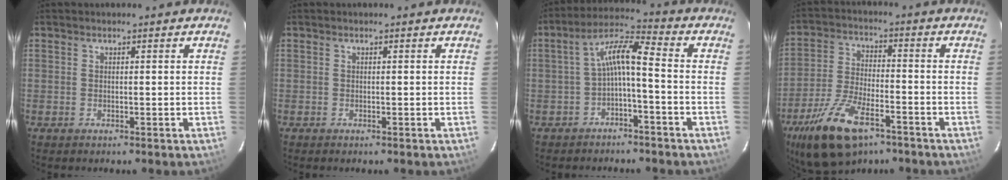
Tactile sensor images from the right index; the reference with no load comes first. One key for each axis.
{"total": 0.0}
{"total": 6.8, "fx": -2.2, "fy": 1.3, "fz": 6.3, "tx": -0.145, "ty": 0.022, "tz": -0.039}
{"total": 15.4, "fx": -9.4, "fy": 6.5, "fz": 10.4, "tx": -0.222, "ty": -0.026, "tz": -0.172}